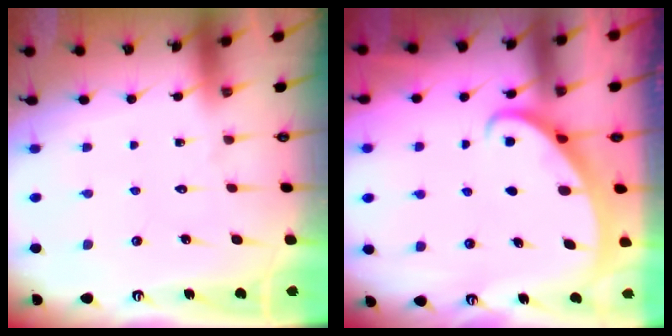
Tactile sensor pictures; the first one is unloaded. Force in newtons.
{"total": 2.2, "press": 2.2, "slide": 0.2}